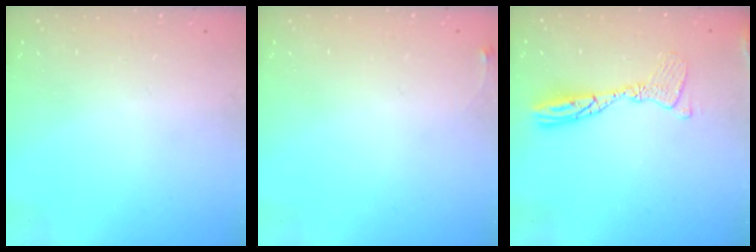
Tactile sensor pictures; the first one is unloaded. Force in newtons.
{"total": 3.6, "press": 3.5, "slide": 0.6}
{"total": 12.4, "press": 12.4, "slide": 1.1}